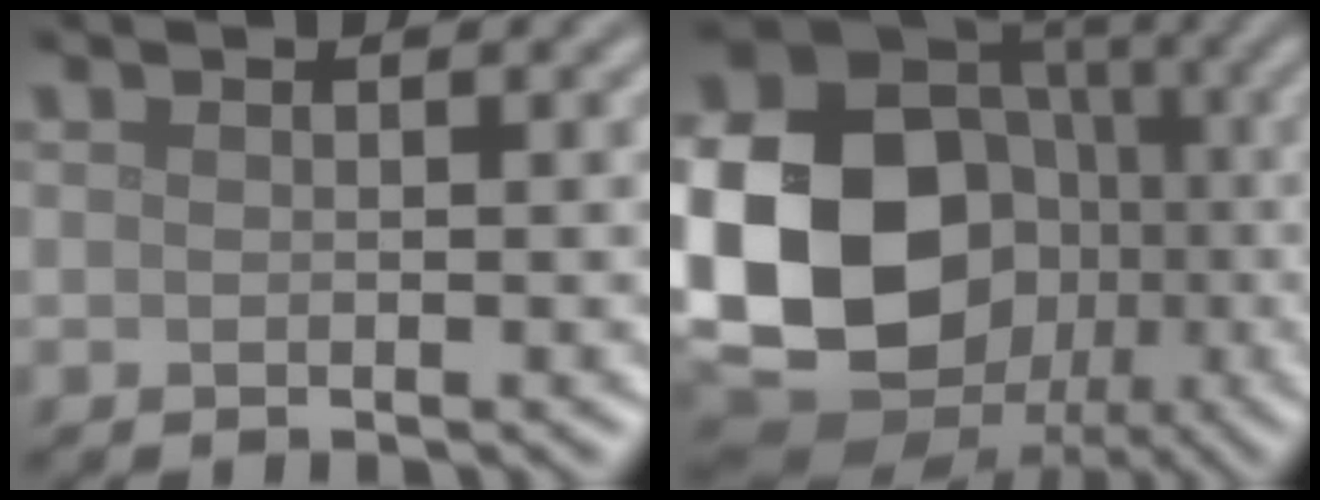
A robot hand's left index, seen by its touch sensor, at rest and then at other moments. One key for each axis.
{"total": 22.4, "fx": -2.4, "fy": 19.1, "fz": 11.5, "tx": -0.247, "ty": -0.018, "tz": -0.084}